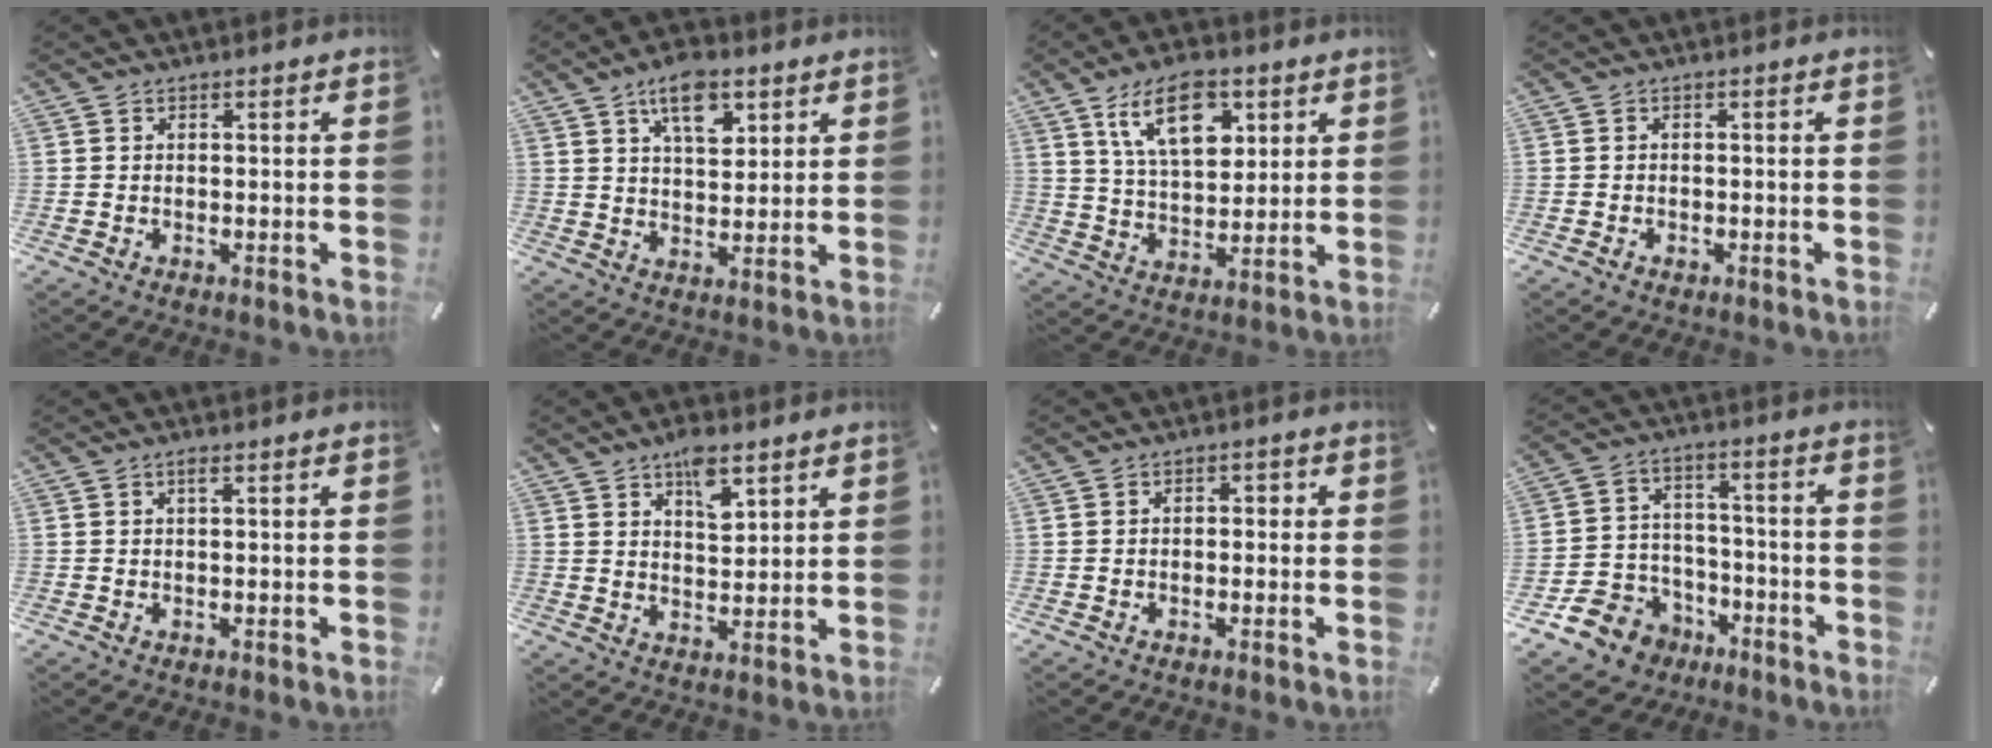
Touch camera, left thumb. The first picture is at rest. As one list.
[{"total": 10.1, "force": [5.5, 5.3, 6.7], "torque": [-0.104, -0.016, 0.094]}, {"total": 14.5, "force": [6.8, 8.2, 9.9], "torque": [-0.176, -0.008, 0.119]}, {"total": 1.0, "force": [-0.6, 0.7, 0.4], "torque": [-0.009, 0.002, -0.013]}, {"total": 1.2, "force": [0.4, 0.1, 1.1], "torque": [-0.022, 0.001, 0.006]}, {"total": 7.6, "force": [4.8, 3.8, 4.5], "torque": [-0.053, -0.025, 0.079]}, {"total": 1.8, "force": [-0.6, 1.1, 1.2], "torque": [-0.024, 0.008, -0.015]}, {"total": 11.2, "force": [-6.2, 8.9, 2.8], "torque": [-0.065, 0.045, -0.108]}]